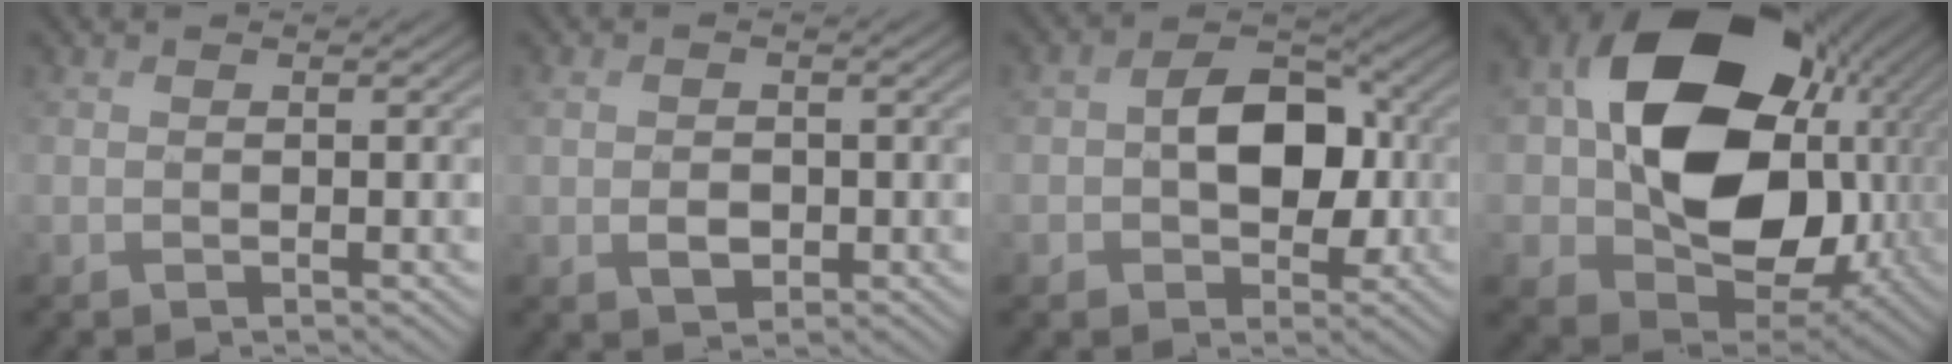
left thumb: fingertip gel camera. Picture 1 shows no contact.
{"total": 2.8, "force": [-0.3, 2.1, 1.8], "torque": [-0.041, -0.004, -0.005]}
{"total": 8.0, "force": [-0.3, 5.7, 5.6], "torque": [-0.087, 0.004, -0.012]}
{"total": 19.4, "force": [2.5, 15.1, 11.9], "torque": [-0.230, -0.030, 0.063]}